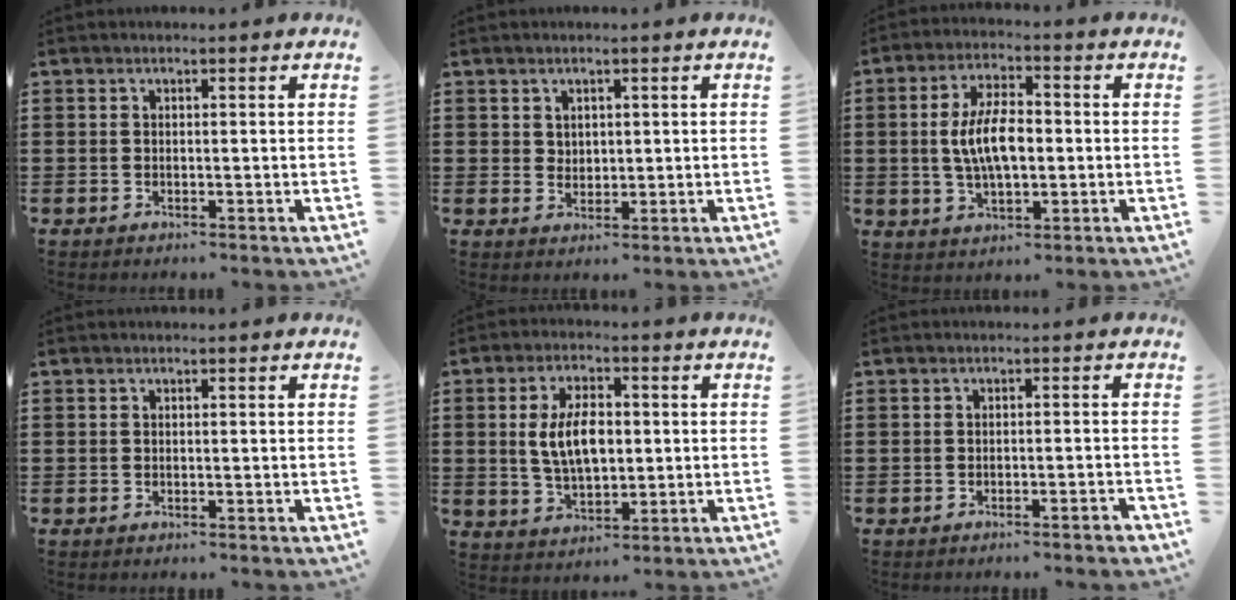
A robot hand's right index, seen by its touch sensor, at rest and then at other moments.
{"total": 1.9, "force": [1.3, 1.5, 0.2], "torque": [-0.009, 0.007, 0.024]}
{"total": 8.0, "force": [-0.2, 3.5, 7.2], "torque": [-0.154, 0.003, -0.010]}
{"total": 0.0}
{"total": 7.4, "force": [0.4, 3.9, 6.3], "torque": [-0.115, 0.003, 0.000]}
{"total": 1.3, "force": [-1.2, -0.1, 0.7], "torque": [-0.012, 0.000, -0.022]}